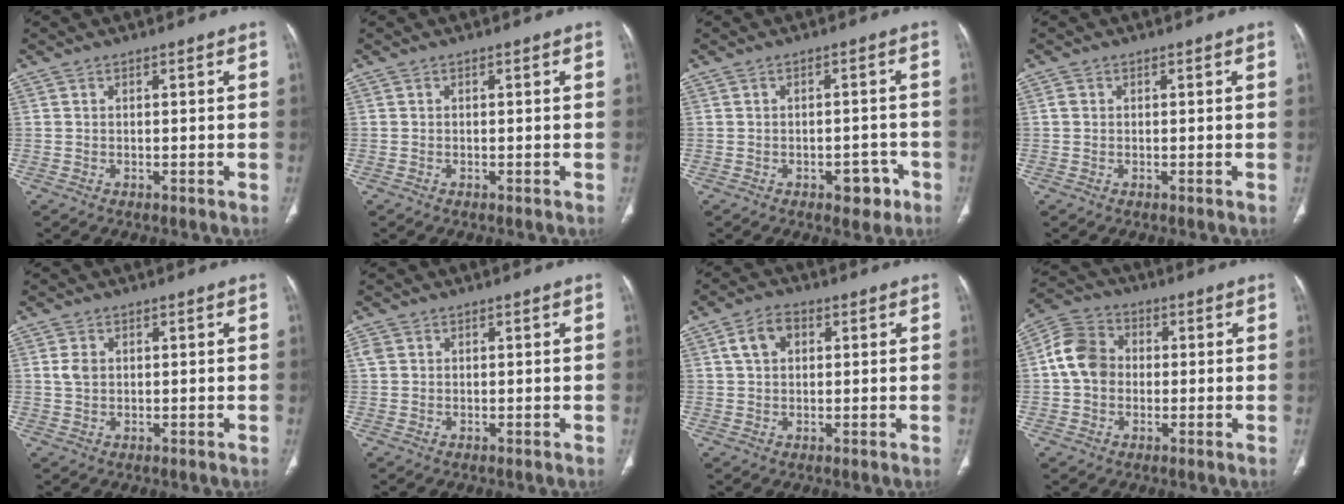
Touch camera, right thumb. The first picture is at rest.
{"total": 0.0}
{"total": 4.4, "force": [-2.4, 2.6, 2.6], "torque": [-0.012, 0.019, -0.026]}
{"total": 0.8, "force": [0.1, 0.7, 0.3], "torque": [-0.003, 0.002, 0.000]}
{"total": 2.3, "force": [0.6, 1.7, 1.5], "torque": [-0.030, -0.001, 0.014]}
{"total": 1.6, "force": [0.6, 1.3, 0.7], "torque": [-0.012, 0.007, 0.013]}
{"total": 5.2, "force": [1.6, 3.6, 3.4], "torque": [-0.057, 0.010, 0.026]}
{"total": 9.0, "force": [0.1, 7.4, 5.0], "torque": [-0.082, 0.023, -0.012]}